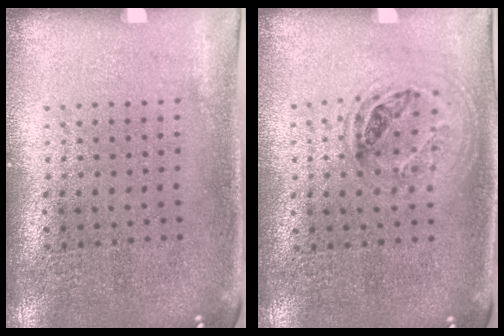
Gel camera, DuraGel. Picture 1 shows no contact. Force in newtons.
{"total": 1.0, "press": 0.9, "slide": 0.3}